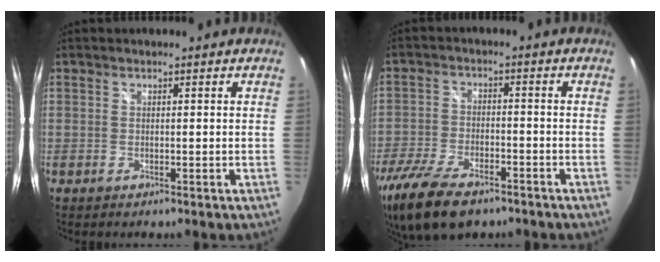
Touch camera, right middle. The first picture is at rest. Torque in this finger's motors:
{"motor_torque": [1.08, -1.06, 0.26, 0.14]}